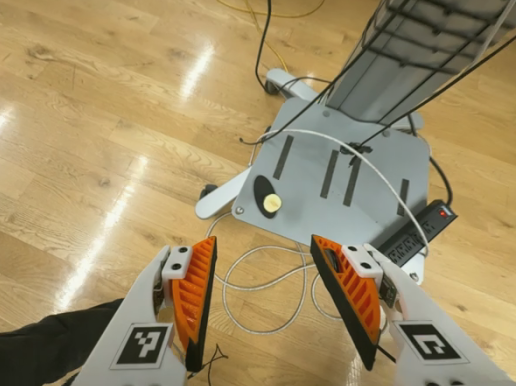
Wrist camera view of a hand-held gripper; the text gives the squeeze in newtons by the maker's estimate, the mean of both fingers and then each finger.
{"total": 0.0}